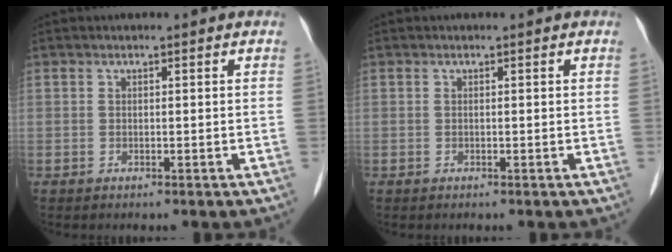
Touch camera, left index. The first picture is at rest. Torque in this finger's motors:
{"motor_torque": [0.00, 0.00, 0.02, 0.00]}